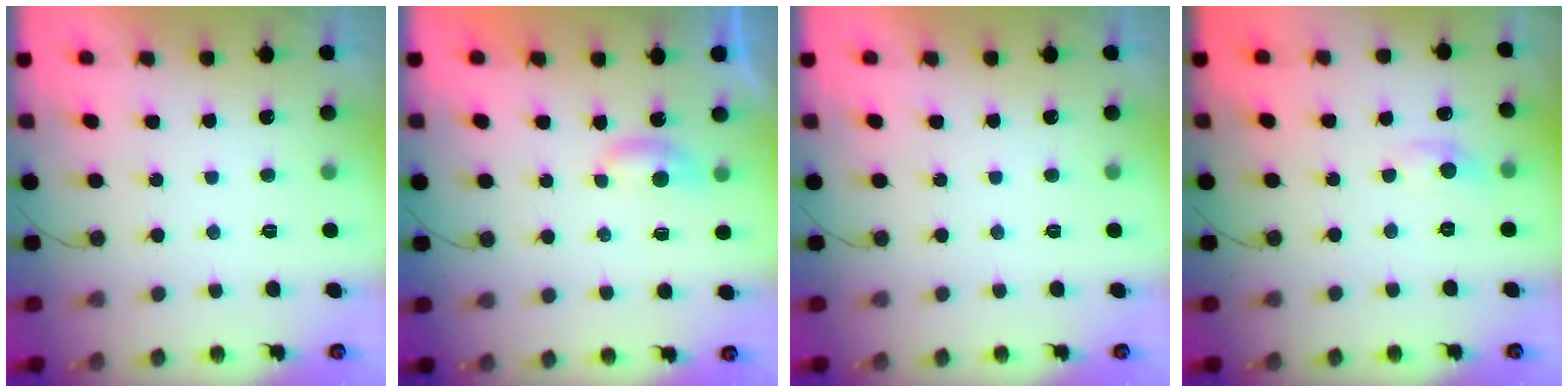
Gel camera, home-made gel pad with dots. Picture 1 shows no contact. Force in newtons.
{"total": 3.5, "press": 3.5, "slide": 0.4}
{"total": 0.0}
{"total": 3.0, "press": 3.0, "slide": 0.4}